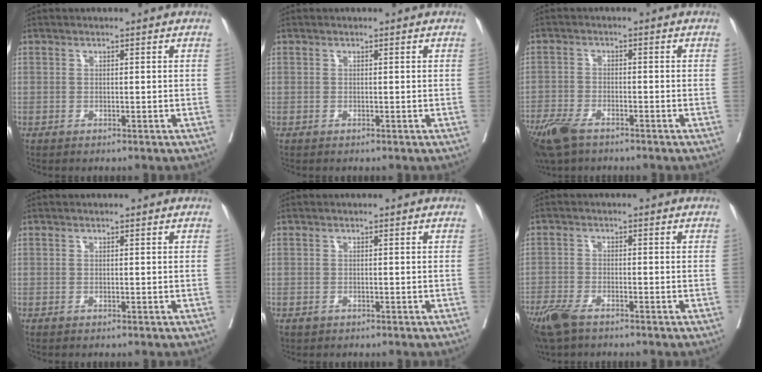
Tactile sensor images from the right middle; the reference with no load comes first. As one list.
[{"total": 0.0}, {"total": 8.6, "force": [-6.2, 3.2, 4.9], "torque": [-0.102, -0.017, -0.113]}, {"total": 0.0}, {"total": 0.7, "force": [-0.4, 0.5, 0.2], "torque": [-0.005, 0.001, -0.003]}, {"total": 7.2, "force": [-5.3, 2.4, 4.2], "torque": [-0.086, -0.015, -0.098]}]